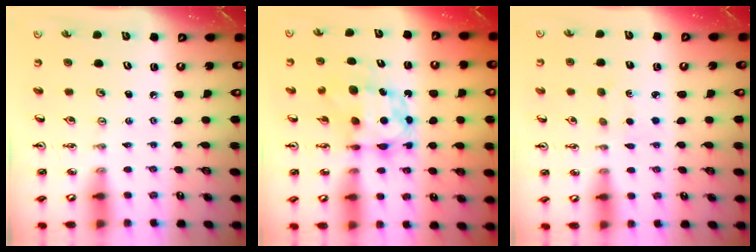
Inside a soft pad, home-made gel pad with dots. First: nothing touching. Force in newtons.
{"total": 7.2, "press": 7.2, "slide": 0.5}
{"total": 1.6, "press": 1.6, "slide": 0.3}